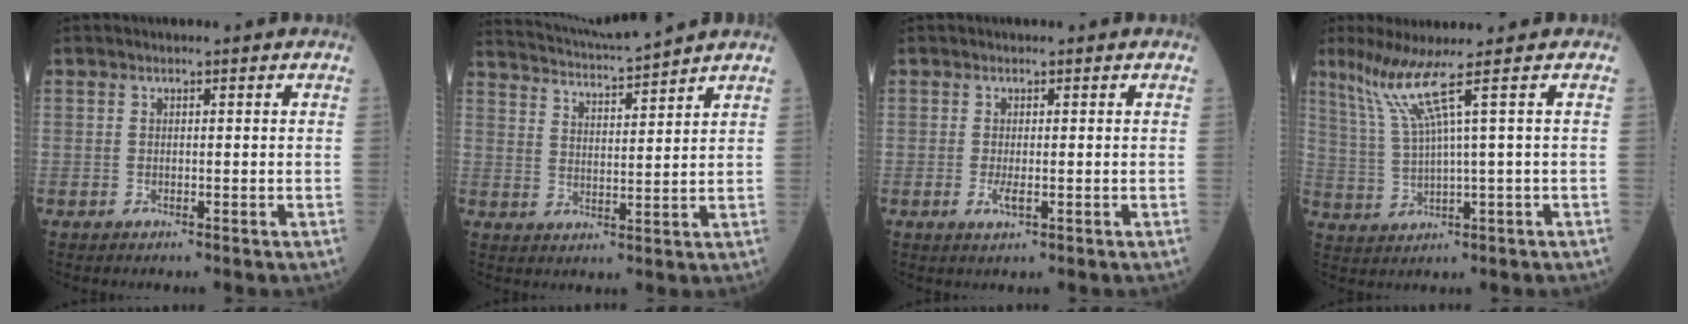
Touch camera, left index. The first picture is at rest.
{"total": 10.6, "force": [10.2, -1.5, 2.8], "torque": [-0.058, 0.008, 0.164]}
{"total": 1.5, "force": [-0.4, 0.3, 1.3], "torque": [-0.025, -0.003, -0.008]}
{"total": 6.0, "force": [3.4, -2.4, 4.4], "torque": [-0.097, 0.001, 0.079]}